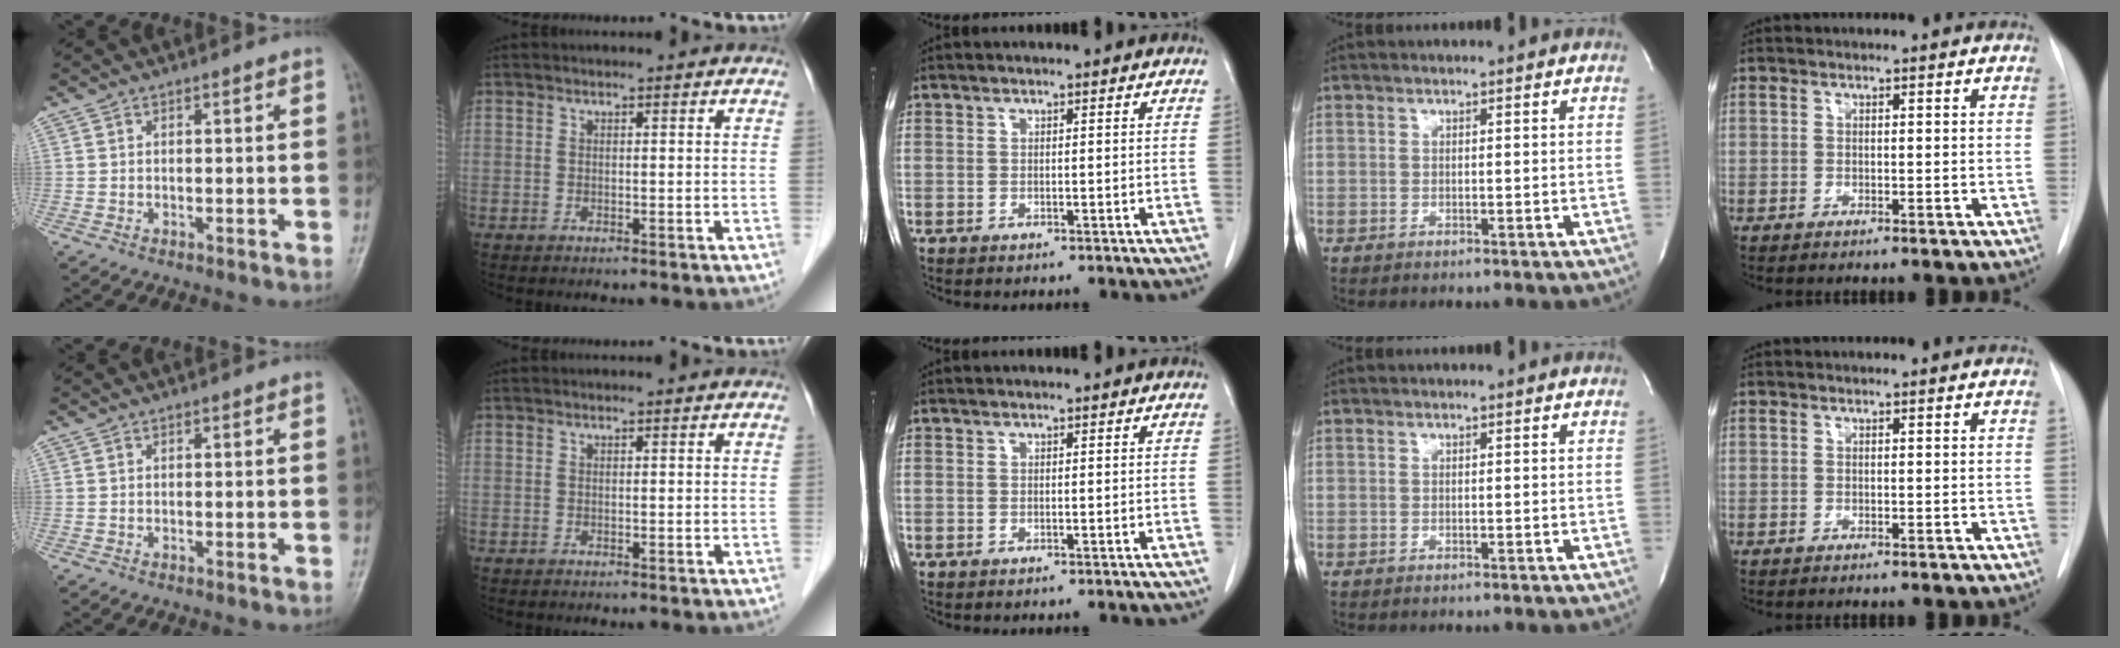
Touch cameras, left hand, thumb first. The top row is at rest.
{}